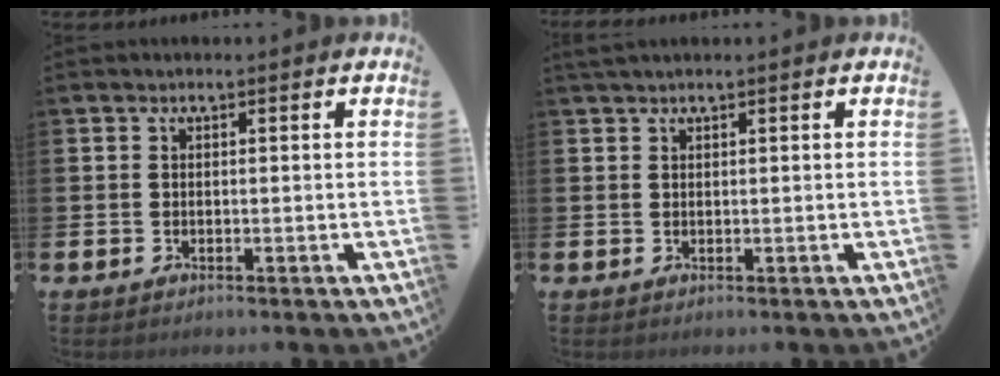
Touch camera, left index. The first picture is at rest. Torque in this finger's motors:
{"motor_torque": [0.28, -0.19, 0.04, 0.05]}